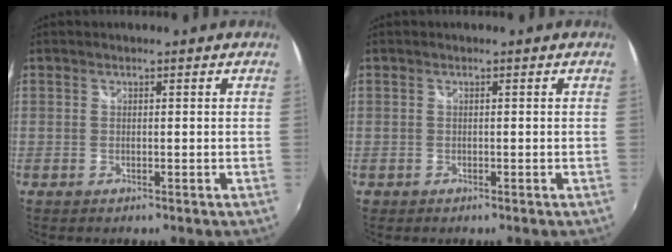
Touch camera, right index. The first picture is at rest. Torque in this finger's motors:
{"motor_torque": [-0.10, 0.15, -0.39, -0.08]}